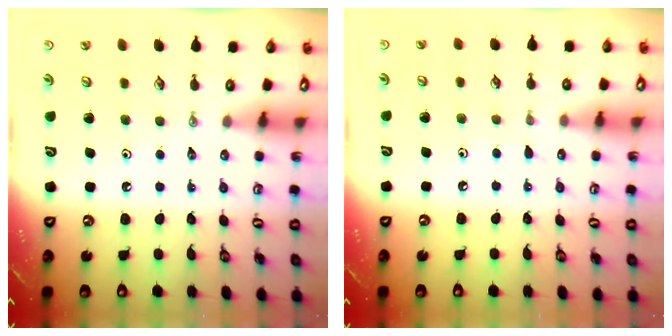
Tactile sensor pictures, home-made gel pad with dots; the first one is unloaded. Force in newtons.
{"total": 3.6, "press": 3.6, "slide": 0.5}